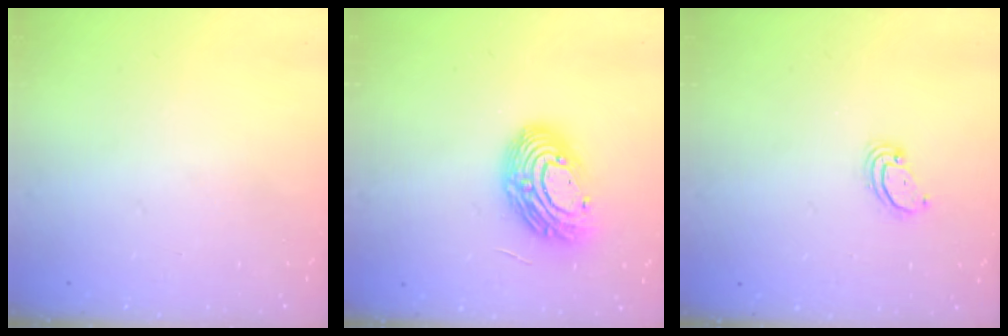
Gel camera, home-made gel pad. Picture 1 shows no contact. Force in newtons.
{"total": 13.7, "press": 13.7, "slide": 0.5}
{"total": 2.6, "press": 2.6, "slide": 0.1}